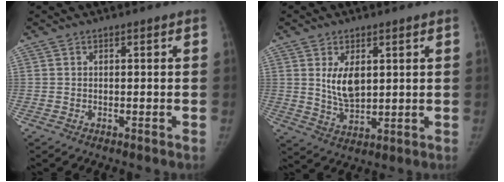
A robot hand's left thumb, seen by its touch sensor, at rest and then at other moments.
{"total": 7.1, "force": [2.1, 3.9, 5.6], "torque": [-0.085, -0.020, 0.049]}